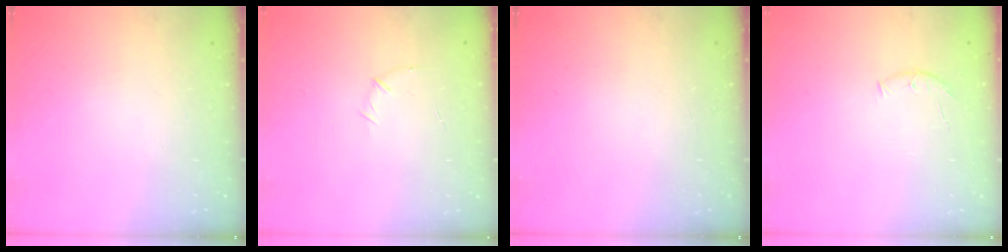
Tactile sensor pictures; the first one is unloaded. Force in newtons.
{"total": 5.2, "press": 5.0, "slide": 1.1}
{"total": 0.0}
{"total": 5.6, "press": 5.5, "slide": 1.1}